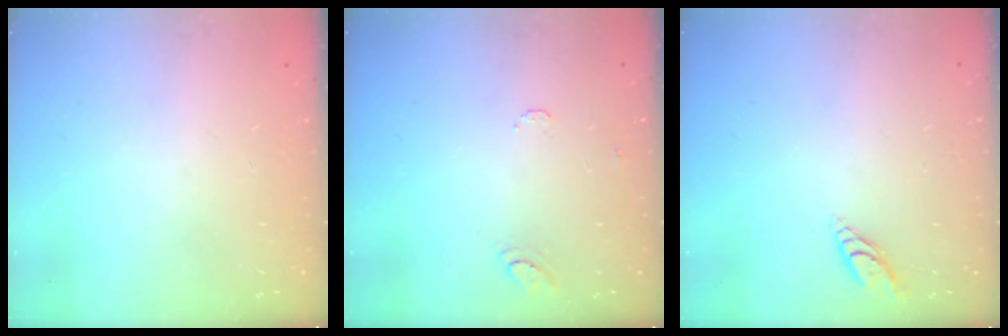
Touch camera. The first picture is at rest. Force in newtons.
{"total": 5.9, "press": 5.9, "slide": 0.5}
{"total": 5.5, "press": 5.5, "slide": 0.3}